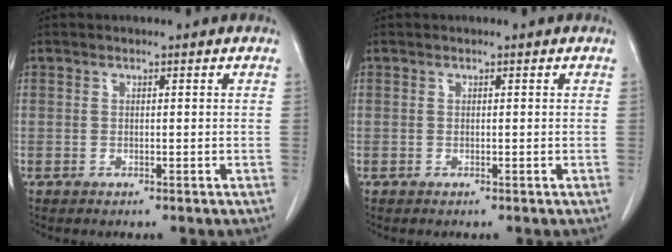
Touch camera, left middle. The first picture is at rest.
{"total": 0.0}